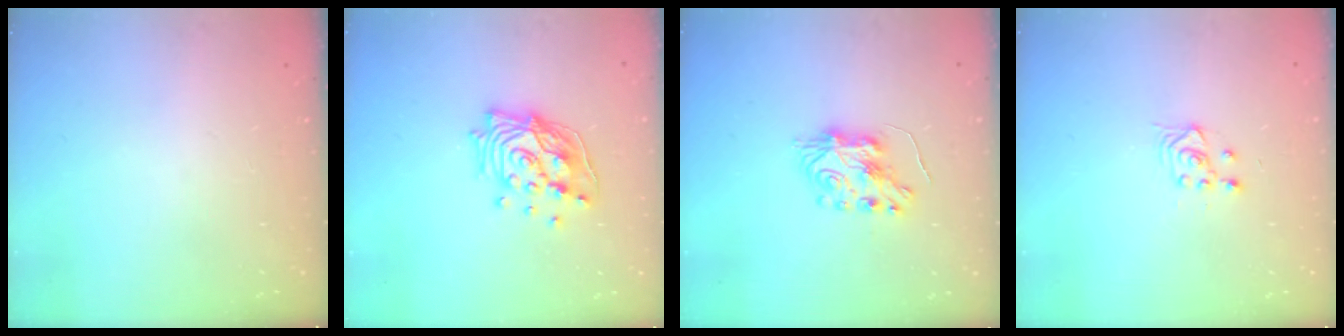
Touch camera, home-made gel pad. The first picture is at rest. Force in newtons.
{"total": 17.0, "press": 16.1, "slide": 5.5}
{"total": 7.3, "press": 7.2, "slide": 0.6}
{"total": 3.4, "press": 3.1, "slide": 1.4}